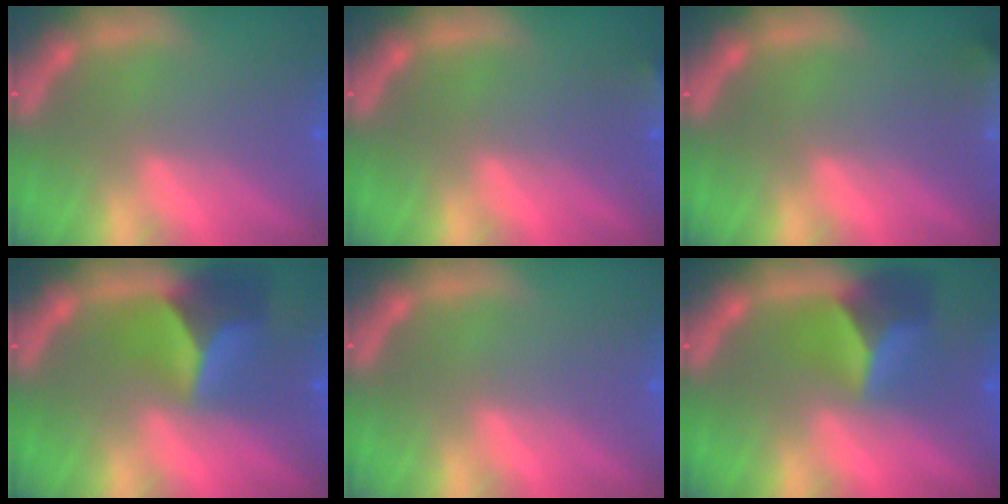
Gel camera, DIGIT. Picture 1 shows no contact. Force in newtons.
{"total": 1.9}
{"total": 8.5}
{"total": 6.4}
{"total": 0.0}
{"total": 5.4}